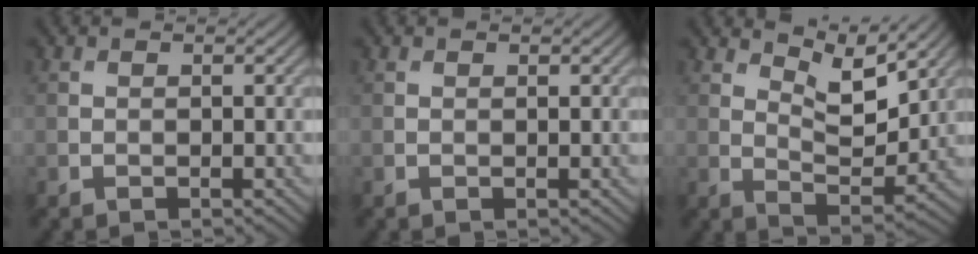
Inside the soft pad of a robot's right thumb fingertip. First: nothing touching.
{"total": 0.0}
{"total": 7.2, "force": [5.2, 2.2, 4.6], "torque": [-0.087, -0.012, 0.090]}